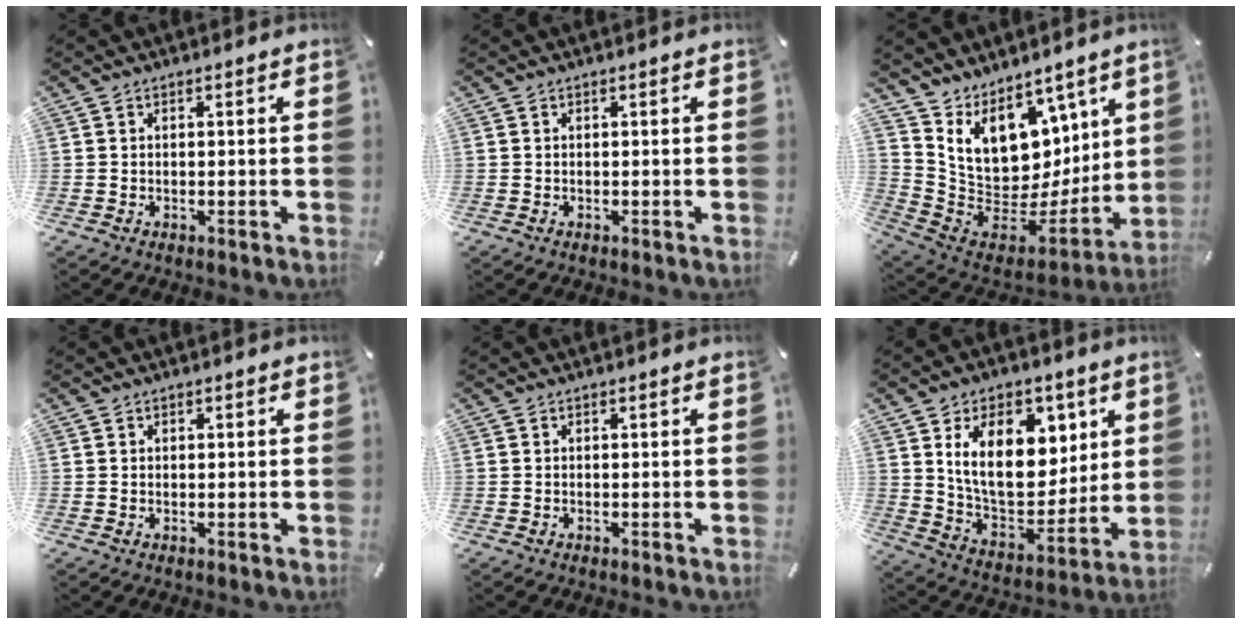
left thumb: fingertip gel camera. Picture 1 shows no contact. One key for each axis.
{"total": 0.0}
{"total": 12.3, "fx": 6.4, "fy": 9.5, "fz": 4.5, "tx": -0.096, "ty": -0.088, "tz": 0.131}
{"total": 0.5, "fx": 0.3, "fy": 0.5, "fz": 0.1, "tx": -0.001, "ty": 0.002, "tz": 0.005}
{"total": 0.0}
{"total": 19.2, "fx": 7.5, "fy": 12.3, "fz": 12.7, "tx": -0.208, "ty": -0.026, "tz": 0.133}